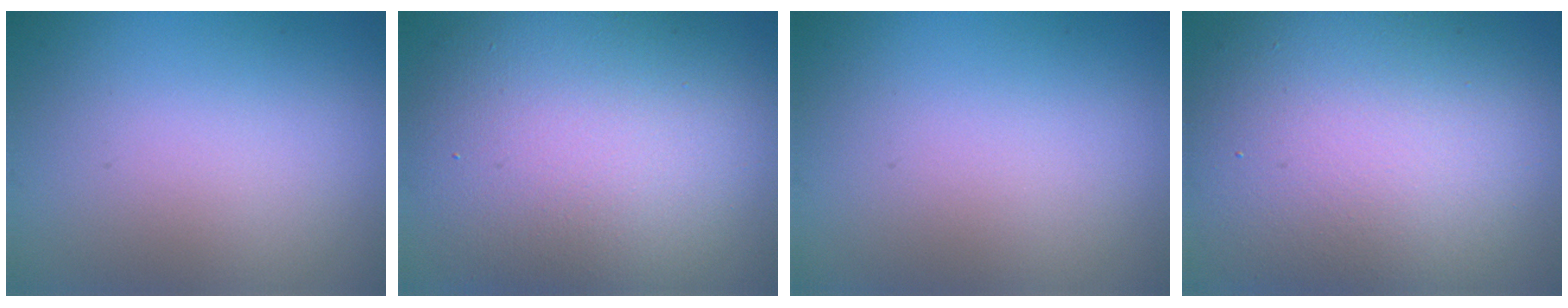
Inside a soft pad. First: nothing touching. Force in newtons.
{"total": 12.0, "press": 12.0, "slide": 0.5}
{"total": 0.0}
{"total": 12.9, "press": 12.9, "slide": 1.0}